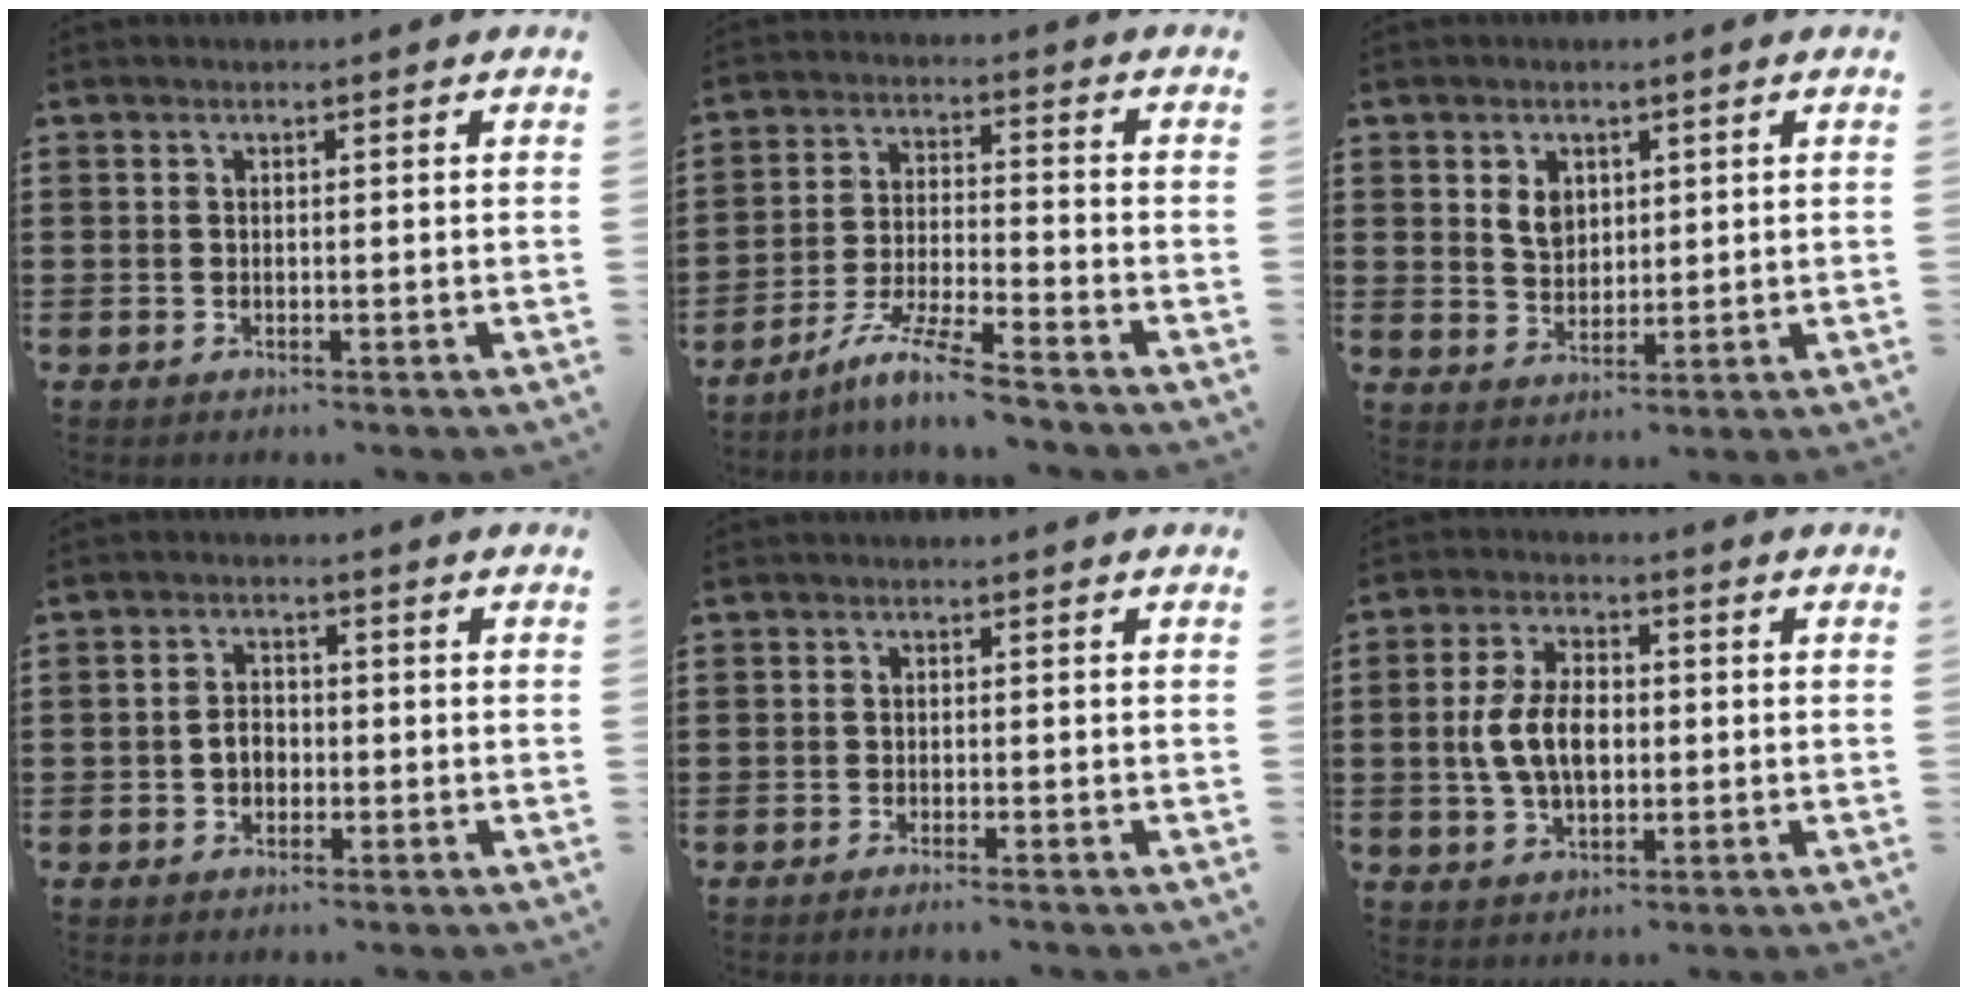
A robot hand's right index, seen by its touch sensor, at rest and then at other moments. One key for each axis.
{"total": 7.9, "fx": -6.6, "fy": -0.4, "fz": 4.2, "tx": -0.093, "ty": -0.011, "tz": -0.132}
{"total": 3.6, "fx": 1.4, "fy": 2.6, "fz": 2.0, "tx": -0.048, "ty": 0.010, "tz": 0.024}
{"total": 2.8, "fx": -0.7, "fy": 2.0, "fz": 1.8, "tx": -0.036, "ty": 0.005, "tz": -0.016}
{"total": 1.0, "fx": -0.9, "fy": -0.2, "fz": 0.4, "tx": -0.009, "ty": -0.004, "tz": -0.017}
{"total": 7.6, "fx": -0.3, "fy": 4.4, "fz": 6.1, "tx": -0.146, "ty": 0.005, "tz": -0.015}